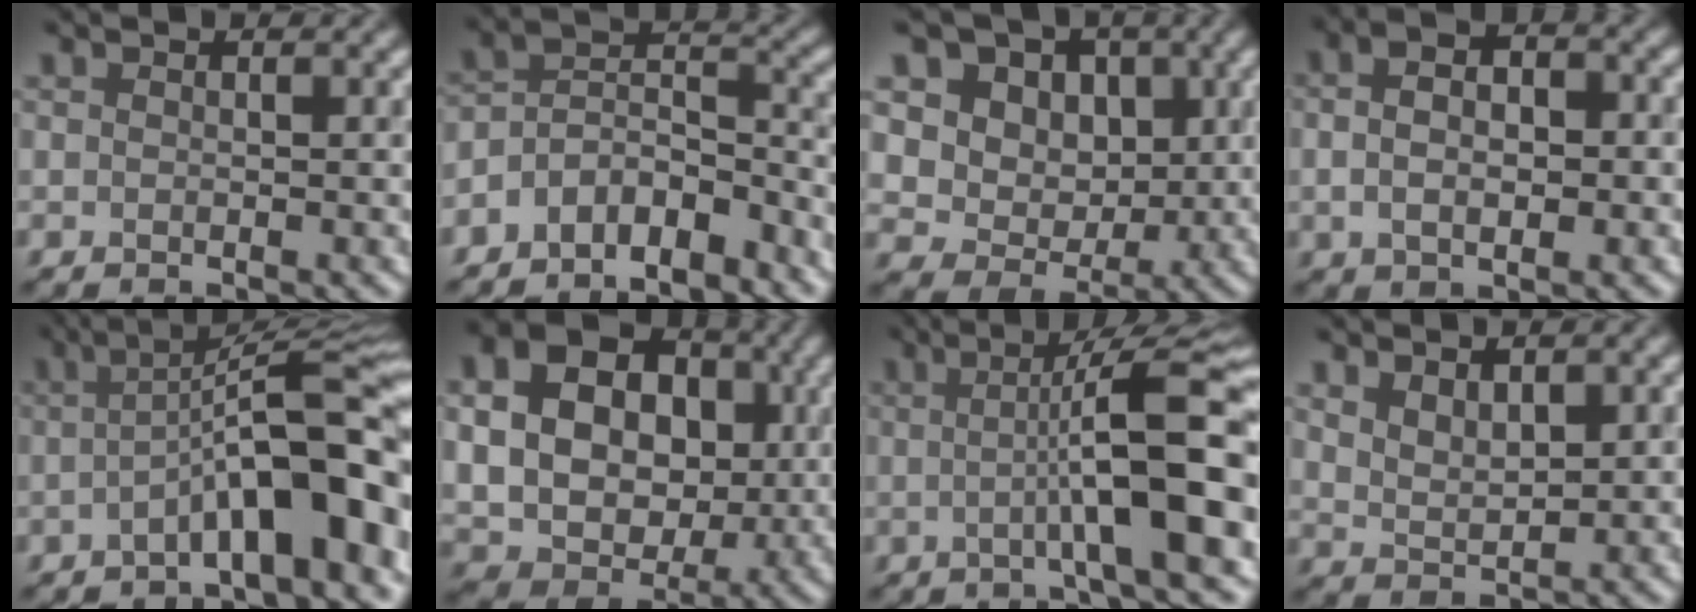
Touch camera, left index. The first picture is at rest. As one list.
[{"total": 6.5, "force": [-4.5, 3.0, 3.5], "torque": [-0.049, 0.007, -0.087]}, {"total": 11.5, "force": [4.9, 8.8, 5.5], "torque": [-0.101, 0.008, 0.079]}, {"total": 5.5, "force": [0.2, 3.1, 4.6], "torque": [-0.071, 0.017, 0.000]}, {"total": 10.3, "force": [-2.8, 2.0, 9.8], "torque": [-0.127, 0.030, -0.050]}, {"total": 16.3, "force": [2.9, 13.2, 9.1], "torque": [-0.186, 0.027, 0.057]}, {"total": 10.6, "force": [-0.8, 1.6, 10.4], "torque": [-0.132, 0.020, -0.021]}, {"total": 2.3, "force": [1.5, 1.1, 1.4], "torque": [-0.031, -0.003, 0.036]}]